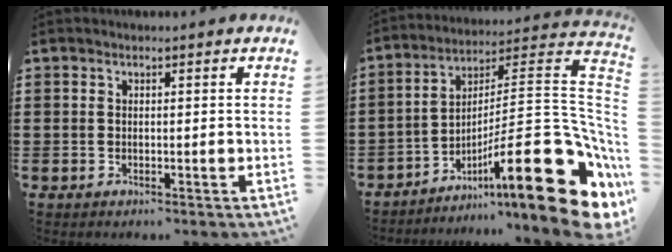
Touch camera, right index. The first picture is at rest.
{"total": 19.8, "force": [-7.7, 4.5, 17.7], "torque": [-0.262, 0.000, -0.123]}